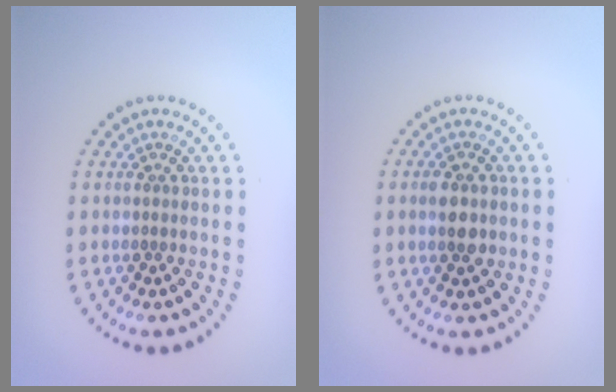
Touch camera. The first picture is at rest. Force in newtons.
{"total": 2.6, "press": 2.6, "slide": 0.1}